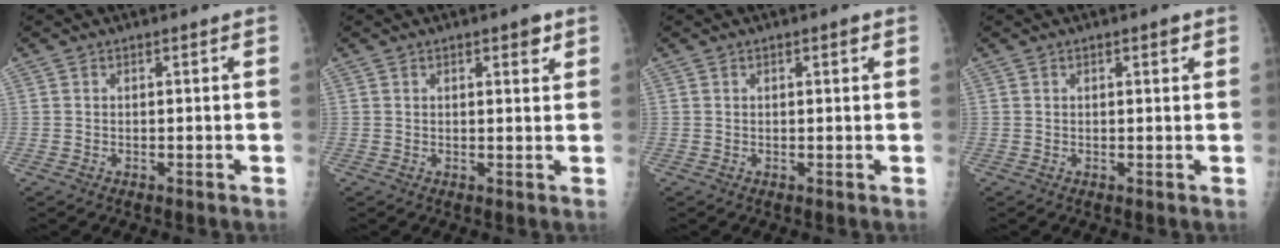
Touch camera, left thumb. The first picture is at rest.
{"total": 2.9, "force": [1.6, 1.1, 2.2], "torque": [-0.019, -0.006, 0.019]}
{"total": 1.5, "force": [0.7, 0.6, 1.2], "torque": [-0.012, 0.000, 0.009]}
{"total": 1.8, "force": [0.9, 0.7, 1.4], "torque": [-0.014, -0.001, 0.011]}